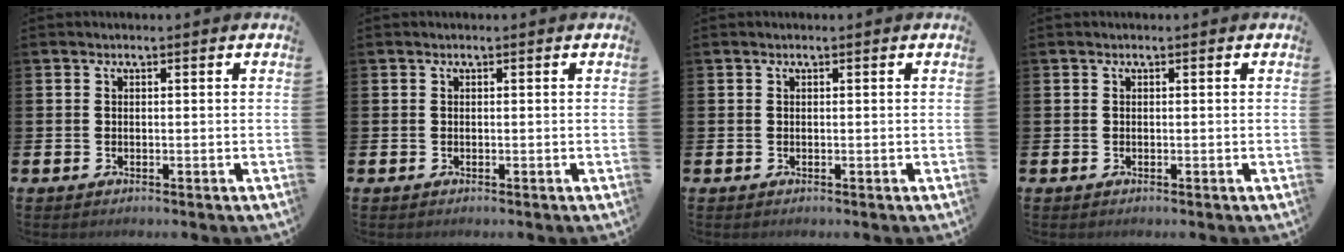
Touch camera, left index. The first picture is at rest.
{"total": 0.0}
{"total": 0.0}
{"total": 0.0}